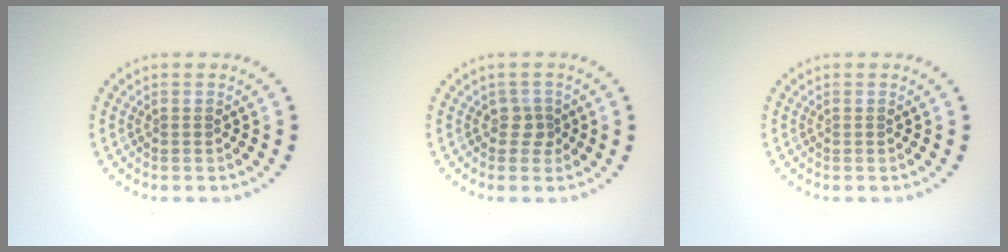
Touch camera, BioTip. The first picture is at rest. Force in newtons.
{"total": 1.4, "press": 1.1, "slide": 0.8}
{"total": 0.0}